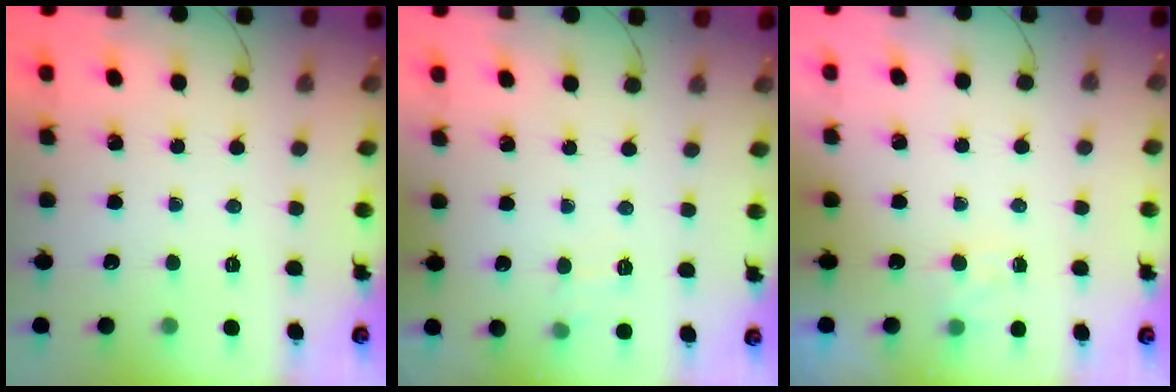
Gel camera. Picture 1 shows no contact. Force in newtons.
{"total": 3.5, "press": 3.1, "slide": 1.6}
{"total": 3.2, "press": 3.0, "slide": 1.2}